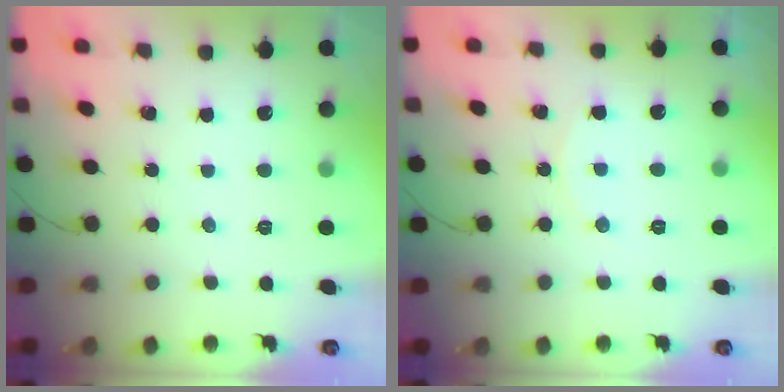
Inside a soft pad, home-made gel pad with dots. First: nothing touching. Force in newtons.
{"total": 3.6, "press": 3.6, "slide": 0.4}